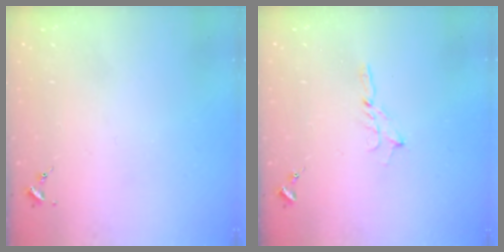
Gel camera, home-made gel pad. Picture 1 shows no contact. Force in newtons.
{"total": 2.5, "press": 2.5, "slide": 0.2}